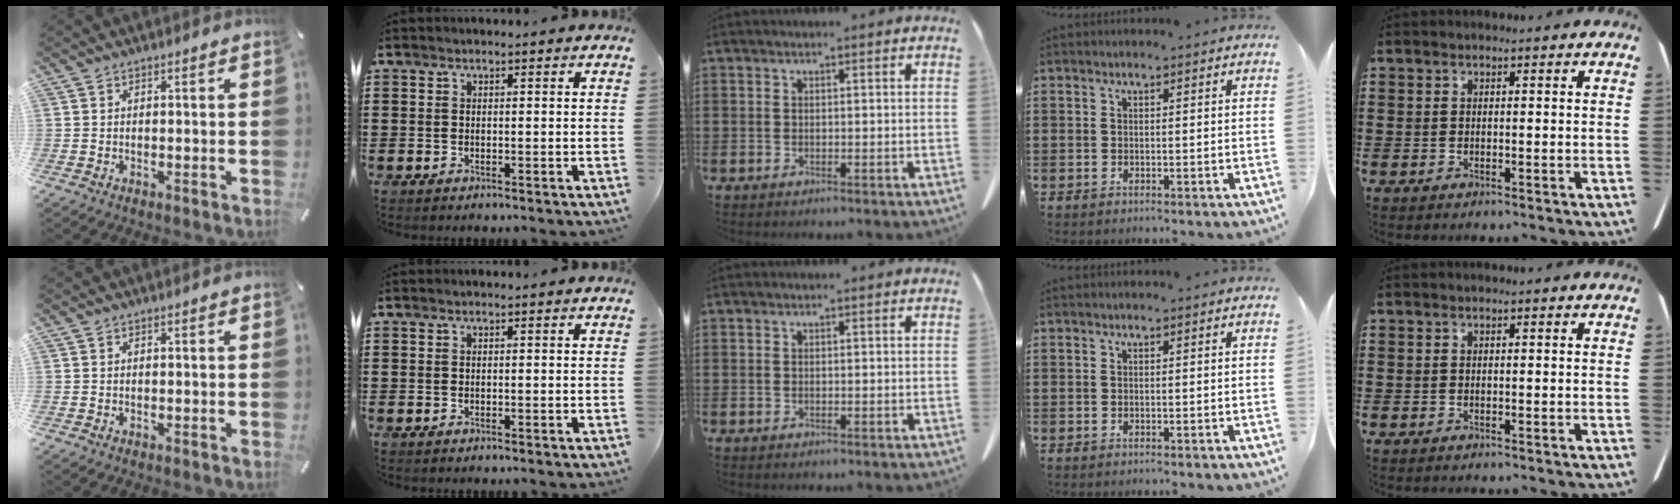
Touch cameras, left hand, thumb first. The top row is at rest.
{}